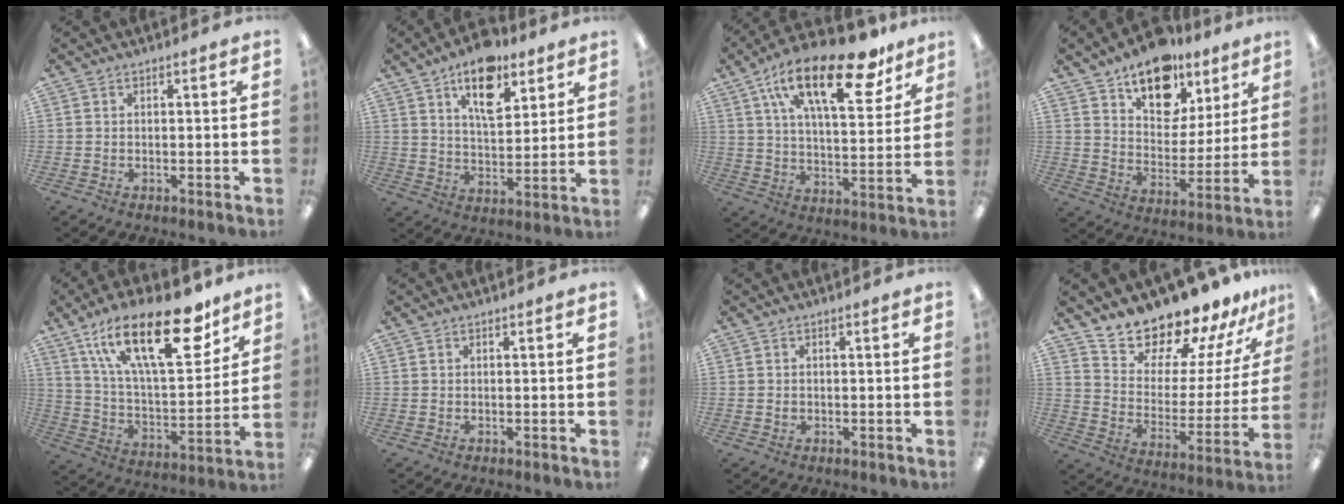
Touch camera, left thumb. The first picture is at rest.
{"total": 13.9, "force": [8.8, 6.6, 8.5], "torque": [-0.121, -0.036, 0.149]}
{"total": 24.0, "force": [14.5, 9.6, 16.6], "torque": [-0.260, -0.070, 0.238]}
{"total": 16.1, "force": [11.7, 9.0, 6.4], "torque": [-0.092, -0.072, 0.209]}
{"total": 26.9, "force": [15.8, 10.7, 18.9], "torque": [-0.305, -0.078, 0.269]}
{"total": 0.0}
{"total": 0.8, "force": [0.0, 0.8, 0.3], "torque": [-0.007, 0.004, -0.002]}
{"total": 17.0, "force": [16.2, 4.4, 2.7], "torque": [-0.055, -0.148, 0.278]}